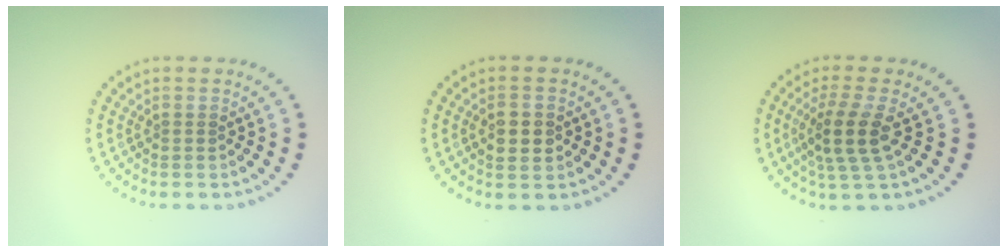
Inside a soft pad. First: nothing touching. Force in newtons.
{"total": 2.8, "press": 2.8, "slide": 0.1}
{"total": 3.6, "press": 2.8, "slide": 2.3}